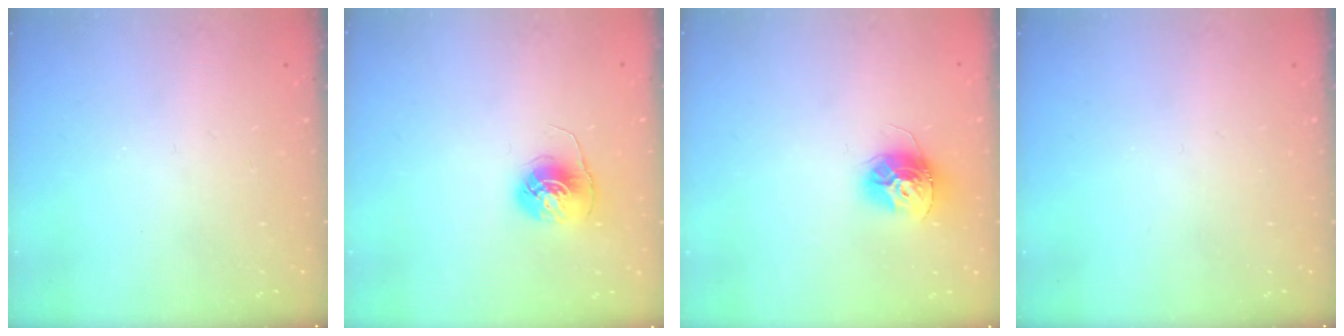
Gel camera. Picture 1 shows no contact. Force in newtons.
{"total": 6.1, "press": 6.1, "slide": 0.4}
{"total": 11.3, "press": 11.3, "slide": 0.7}
{"total": 0.0}